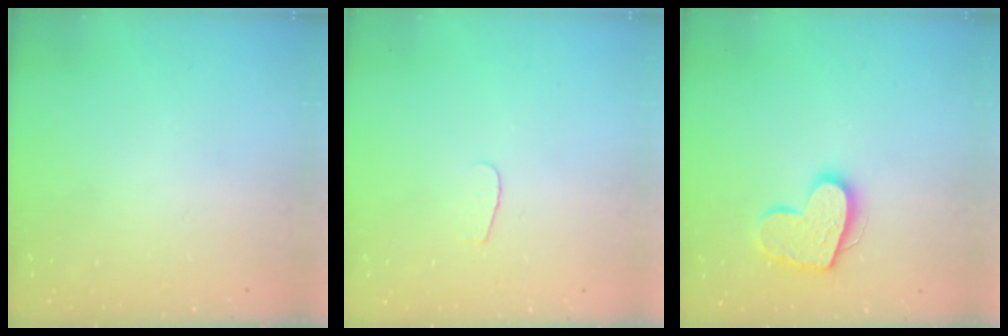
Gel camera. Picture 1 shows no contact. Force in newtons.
{"total": 3.7, "press": 3.6, "slide": 0.4}
{"total": 14.6, "press": 14.6, "slide": 1.1}